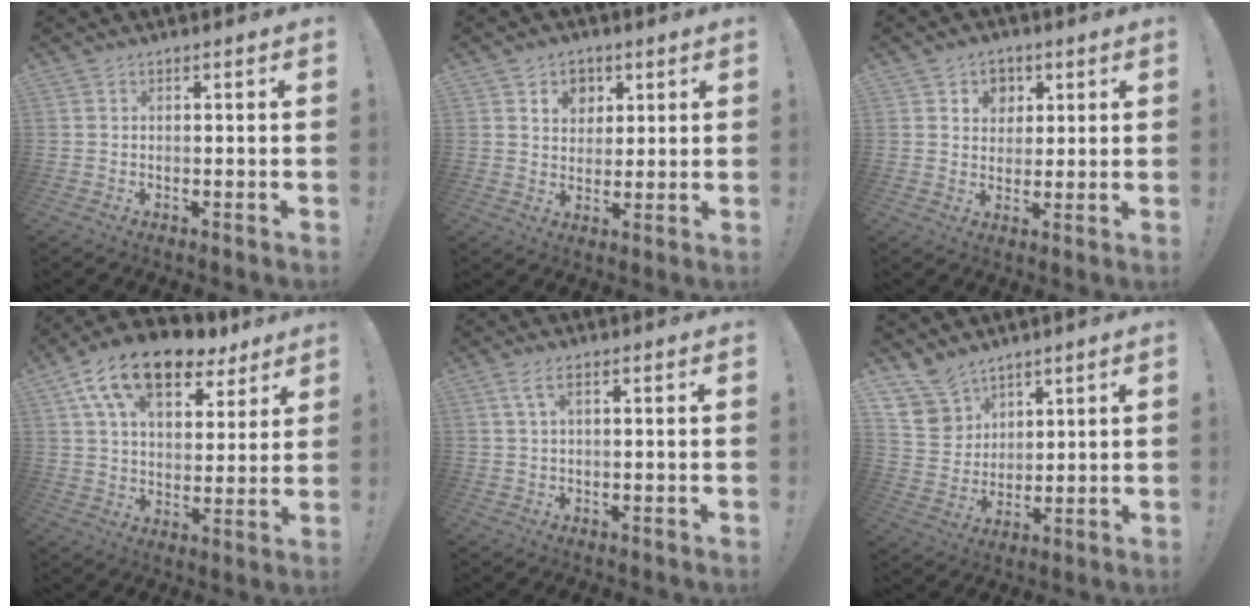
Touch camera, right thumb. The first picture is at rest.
{"total": 7.1, "force": [3.3, 6.0, 2.0], "torque": [-0.022, -0.021, 0.062]}
{"total": 6.5, "force": [2.6, 5.8, 1.4], "torque": [-0.017, -0.018, 0.050]}
{"total": 17.0, "force": [10.4, 8.8, 10.1], "torque": [-0.166, -0.061, 0.184]}
{"total": 3.4, "force": [1.3, 1.0, 2.9], "torque": [-0.050, -0.002, 0.023]}
{"total": 10.1, "force": [7.8, 6.3, 1.6], "torque": [-0.038, -0.057, 0.158]}